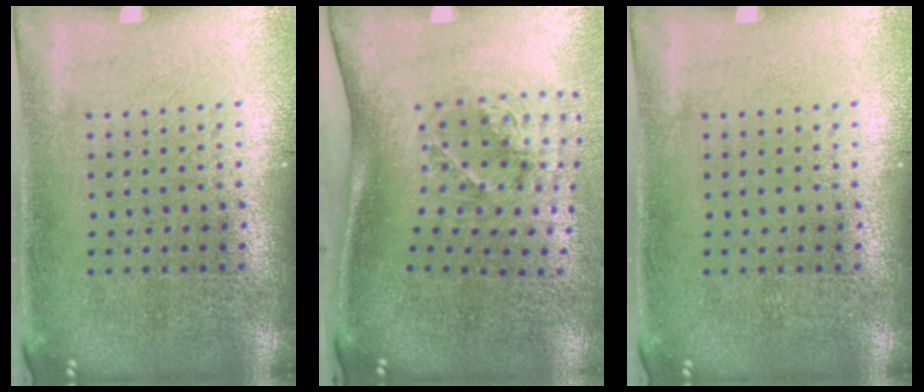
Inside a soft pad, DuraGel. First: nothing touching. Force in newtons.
{"total": 1.8, "press": 1.3, "slide": 1.3}
{"total": 0.0}